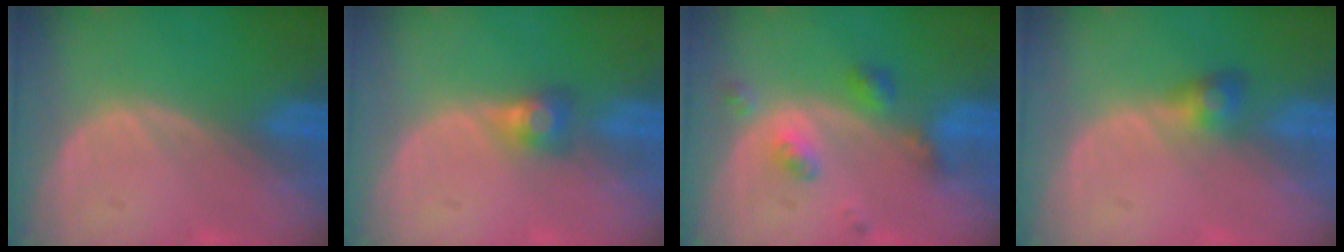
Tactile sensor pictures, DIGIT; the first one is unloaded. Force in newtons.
{"total": 2.7, "press": 2.5, "slide": 0.9}
{"total": 5.3, "press": 4.5, "slide": 2.6}
{"total": 2.5, "press": 2.5, "slide": 0.2}